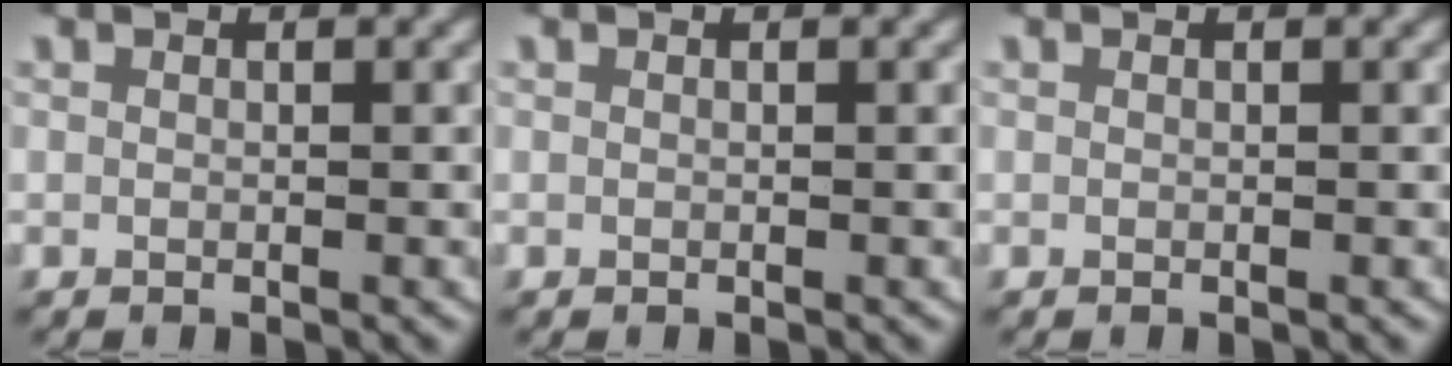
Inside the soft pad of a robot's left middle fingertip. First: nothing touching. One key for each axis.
{"total": 0.0}
{"total": 0.0}